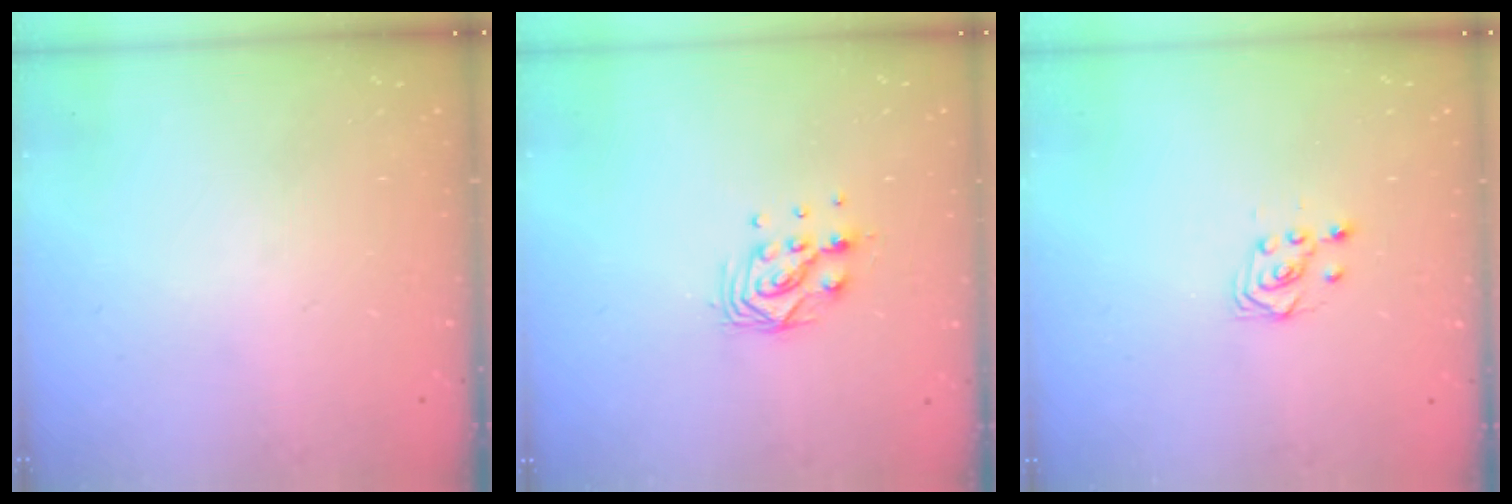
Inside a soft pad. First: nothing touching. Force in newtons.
{"total": 8.8, "press": 8.8, "slide": 0.6}
{"total": 3.2, "press": 2.9, "slide": 1.2}